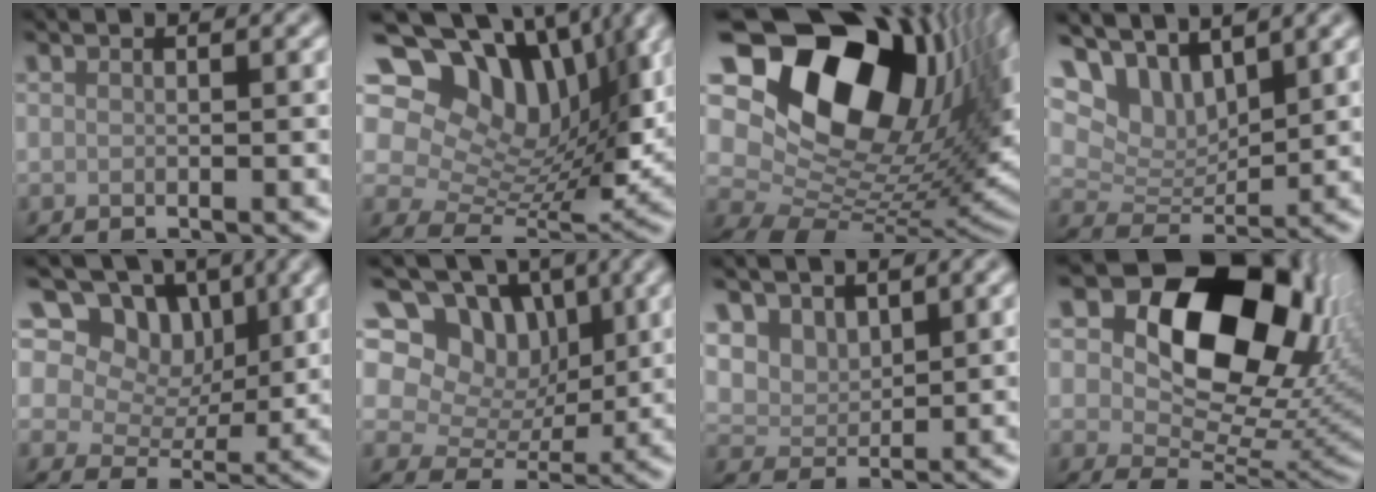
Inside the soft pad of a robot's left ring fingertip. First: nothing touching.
{"total": 14.1, "force": [6.3, 8.7, 9.2], "torque": [-0.160, 0.020, 0.109]}
{"total": 19.3, "force": [6.4, 12.3, 13.4], "torque": [-0.220, 0.011, 0.114]}
{"total": 7.6, "force": [5.3, 3.8, 3.9], "torque": [-0.078, 0.009, 0.083]}
{"total": 10.7, "force": [6.4, 6.6, 5.4], "torque": [-0.101, 0.004, 0.108]}
{"total": 10.7, "force": [5.7, 7.1, 5.6], "torque": [-0.092, 0.021, 0.070]}
{"total": 4.3, "force": [2.7, 2.8, 1.7], "torque": [-0.052, -0.013, 0.061]}
{"total": 14.9, "force": [6.0, 9.2, 10.1], "torque": [-0.147, 0.000, 0.098]}